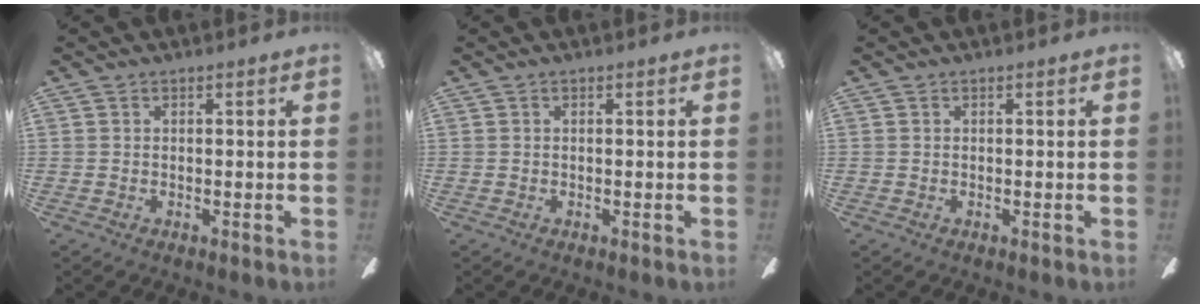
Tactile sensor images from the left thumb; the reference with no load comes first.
{"total": 0.0}
{"total": 0.0}